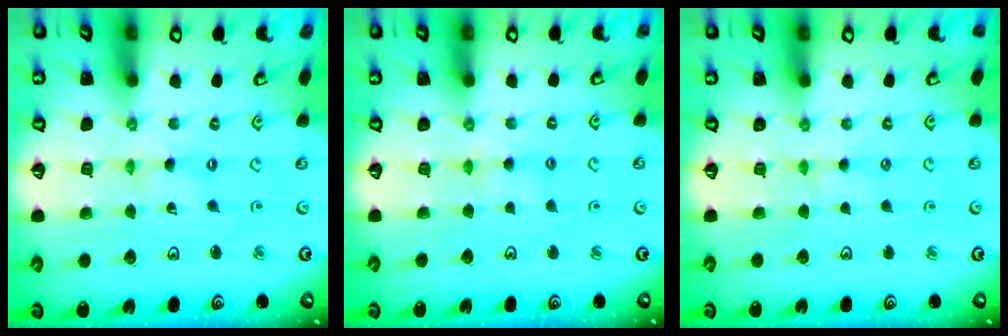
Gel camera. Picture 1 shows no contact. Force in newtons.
{"total": 5.0, "press": 5.0, "slide": 0.6}
{"total": 2.8, "press": 2.8, "slide": 0.3}